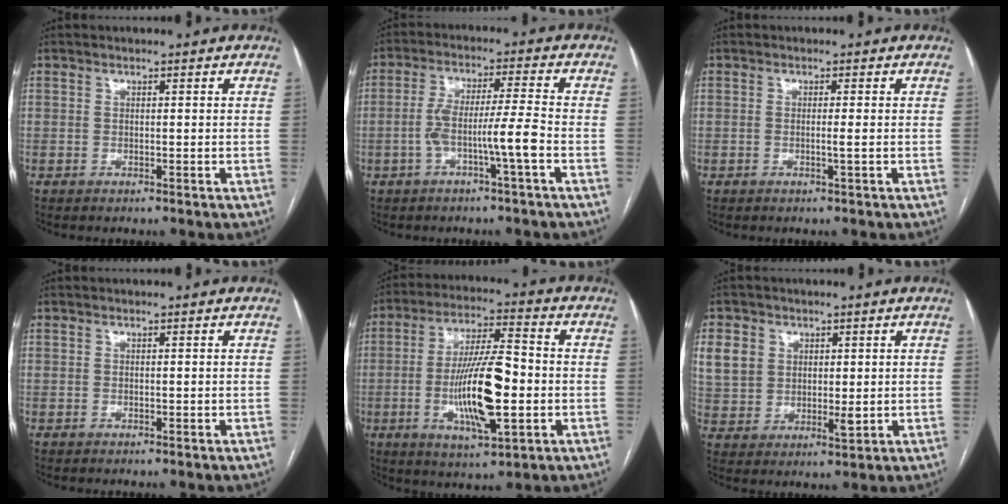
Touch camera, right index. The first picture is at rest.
{"total": 7.2, "force": [-2.7, -0.6, 6.6], "torque": [-0.127, 0.018, -0.047]}
{"total": 1.0, "force": [-0.3, -0.3, 0.9], "torque": [-0.015, -0.001, -0.007]}
{"total": 0.0}
{"total": 14.5, "force": [-2.4, 3.1, 14.0], "torque": [-0.261, -0.003, -0.040]}
{"total": 9.9, "force": [3.3, 8.0, 4.7], "torque": [-0.109, 0.007, 0.072]}